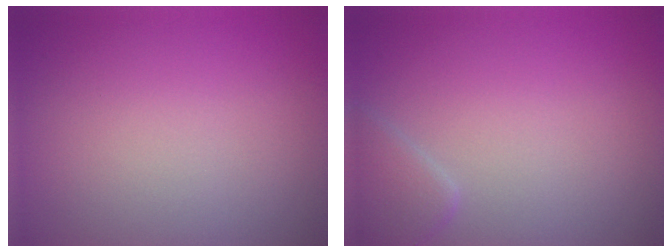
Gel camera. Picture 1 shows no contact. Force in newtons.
{"total": 1.9, "press": 1.9, "slide": 0.1}